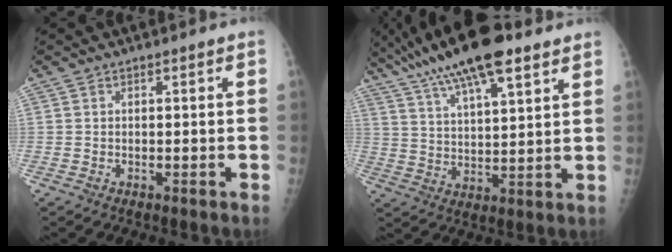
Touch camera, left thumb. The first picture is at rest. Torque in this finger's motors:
{"motor_torque": [1.54, -0.40, 1.33, -1.44, 0.17]}